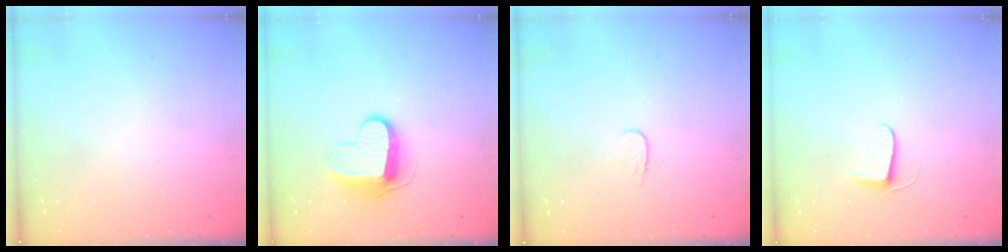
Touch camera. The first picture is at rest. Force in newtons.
{"total": 9.5, "press": 9.5, "slide": 0.2}
{"total": 3.9, "press": 3.8, "slide": 0.4}
{"total": 5.5, "press": 5.5, "slide": 0.5}